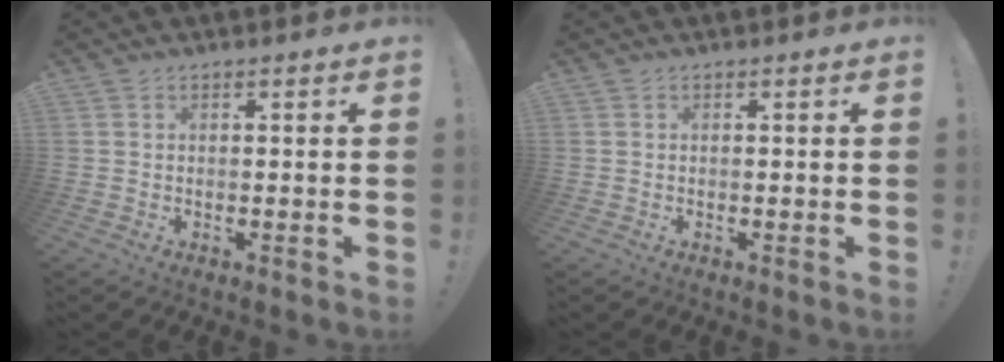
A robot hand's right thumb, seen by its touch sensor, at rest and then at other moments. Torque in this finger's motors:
{"motor_torque": [-0.08, -0.22, 0.11, -0.12, -0.01]}